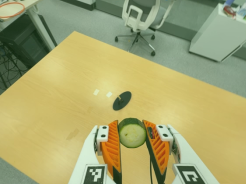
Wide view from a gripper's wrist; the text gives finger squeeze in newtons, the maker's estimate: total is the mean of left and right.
{"total": 11.6, "left": 13.2, "right": 9.9}